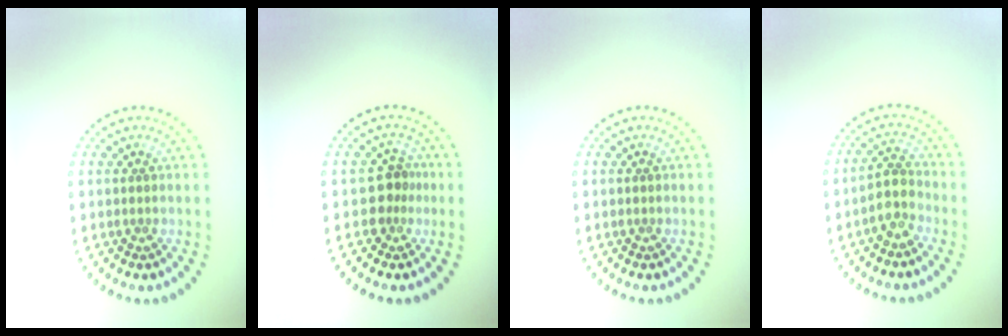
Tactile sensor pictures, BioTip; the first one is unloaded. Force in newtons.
{"total": 2.3, "press": 1.8, "slide": 1.4}
{"total": 0.0}
{"total": 2.7, "press": 2.3, "slide": 1.4}